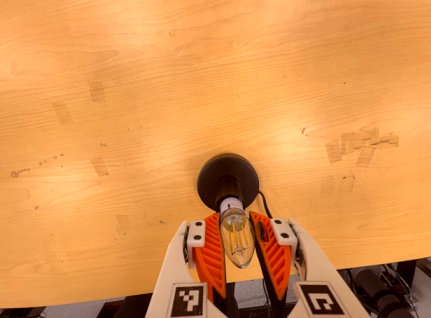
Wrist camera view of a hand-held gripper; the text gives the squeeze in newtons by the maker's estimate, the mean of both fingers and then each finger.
{"total": 13.4, "left": 12.3, "right": 14.5}